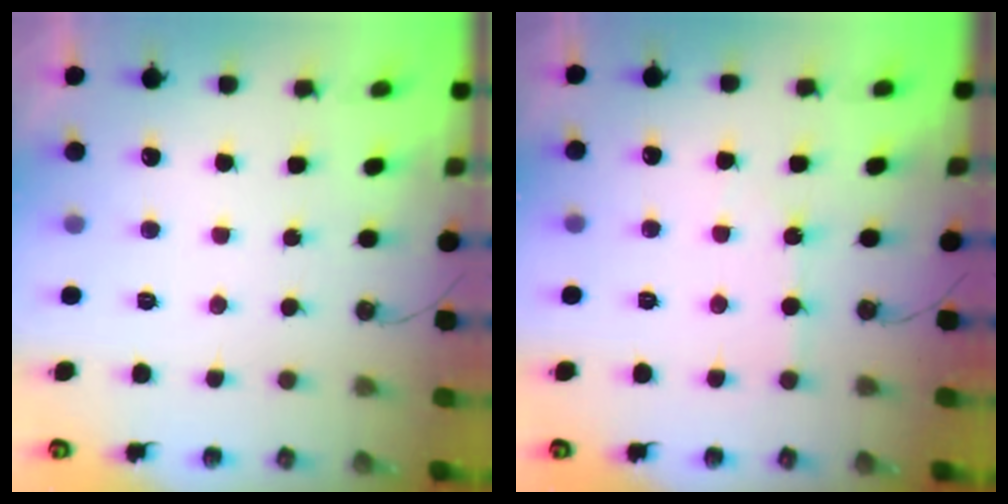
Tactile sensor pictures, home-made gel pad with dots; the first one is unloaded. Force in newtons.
{"total": 3.8, "press": 3.7, "slide": 0.5}